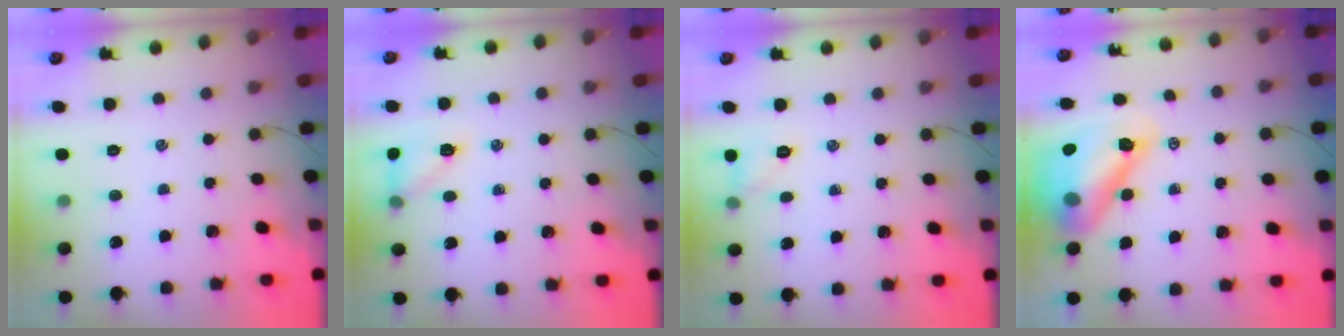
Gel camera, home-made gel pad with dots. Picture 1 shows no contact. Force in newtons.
{"total": 9.4, "press": 9.2, "slide": 1.8}
{"total": 5.6, "press": 5.5, "slide": 1.3}
{"total": 13.8, "press": 13.2, "slide": 4.1}